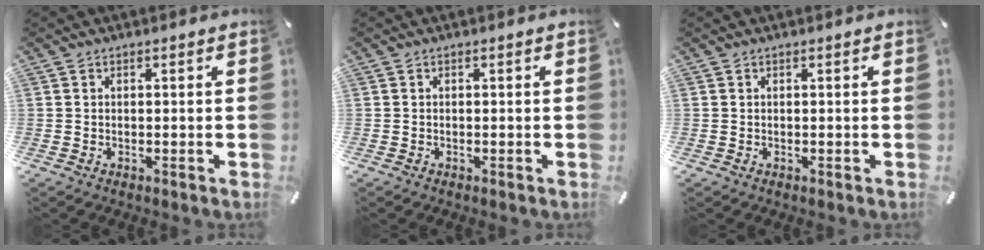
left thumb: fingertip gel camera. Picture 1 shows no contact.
{"total": 0.0}
{"total": 0.0}